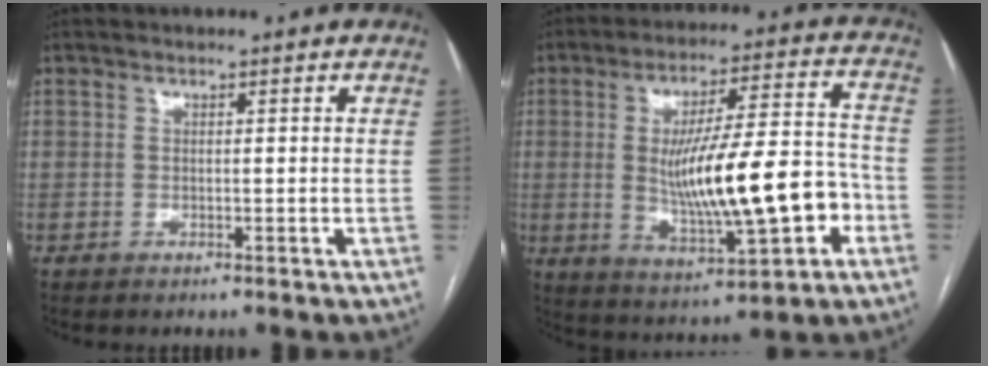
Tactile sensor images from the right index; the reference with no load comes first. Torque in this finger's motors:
{"motor_torque": [2.14, 0.00, 1.05, 0.21]}